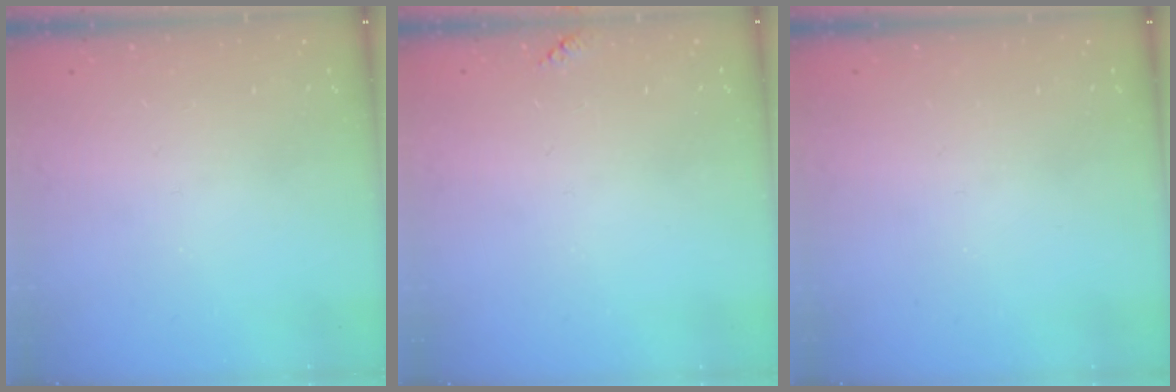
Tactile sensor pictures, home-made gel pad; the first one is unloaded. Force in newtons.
{"total": 4.9, "press": 4.8, "slide": 0.5}
{"total": 0.0}